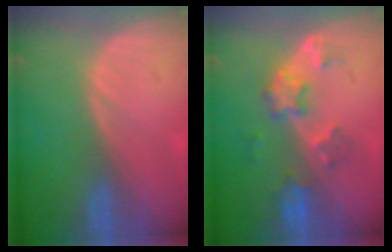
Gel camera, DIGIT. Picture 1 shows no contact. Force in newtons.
{"total": 5.9, "press": 5.4, "slide": 2.4}